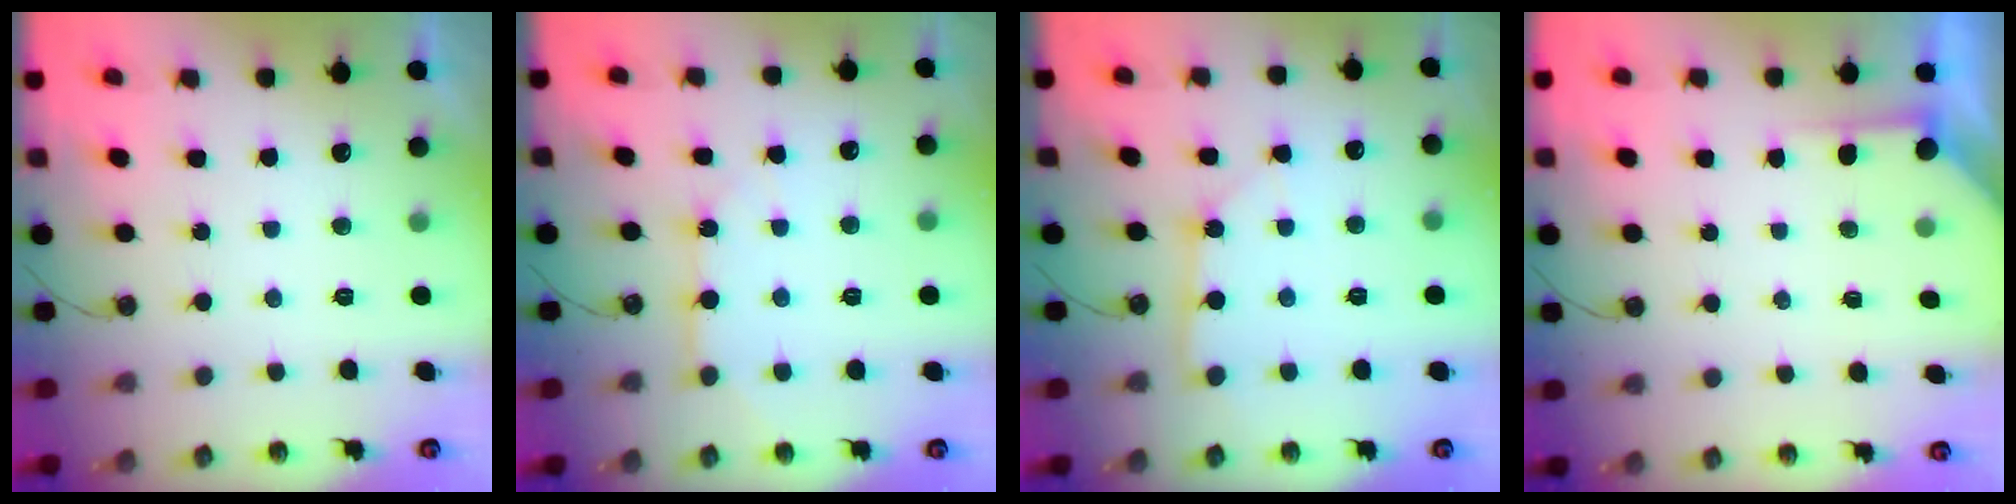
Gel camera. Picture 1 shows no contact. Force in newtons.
{"total": 6.4, "press": 6.4, "slide": 0.3}
{"total": 2.9, "press": 2.9, "slide": 0.2}
{"total": 2.2, "press": 2.2, "slide": 0.3}